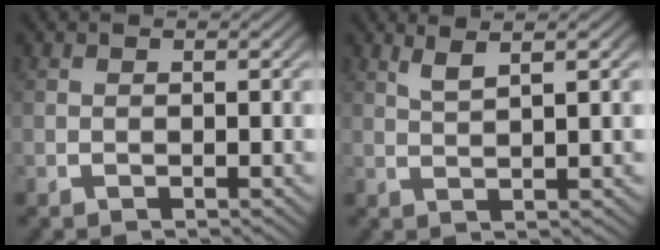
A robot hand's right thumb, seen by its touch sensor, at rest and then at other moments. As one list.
[{"total": 2.8, "force": [2.1, 0.2, 1.9], "torque": [-0.029, 0.007, 0.042]}]